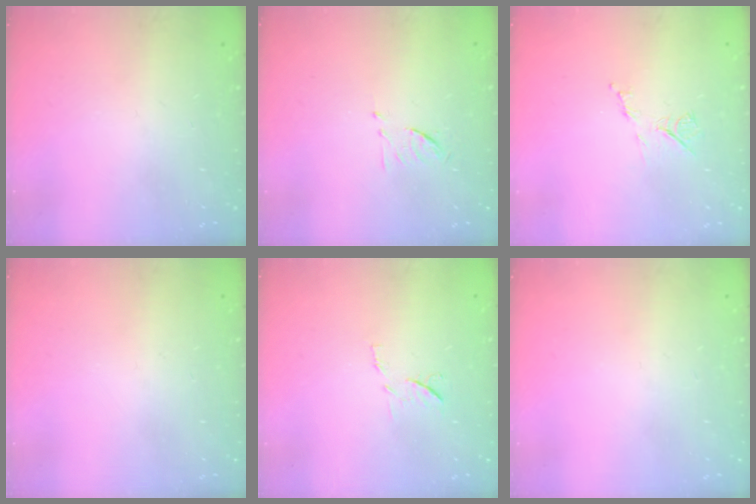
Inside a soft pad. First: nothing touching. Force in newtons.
{"total": 6.3, "press": 6.2, "slide": 1.0}
{"total": 6.6, "press": 6.5, "slide": 0.9}
{"total": 0.0}
{"total": 6.5, "press": 6.5, "slide": 0.7}
{"total": 0.0}